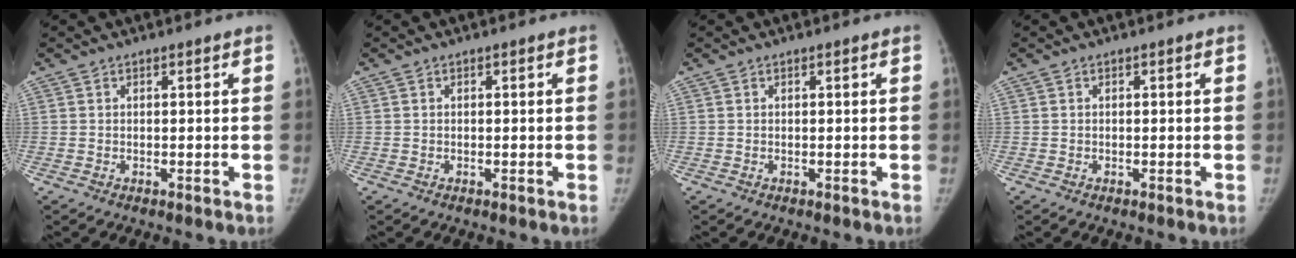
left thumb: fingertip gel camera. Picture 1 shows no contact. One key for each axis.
{"total": 0.0}
{"total": 0.0}
{"total": 0.0}